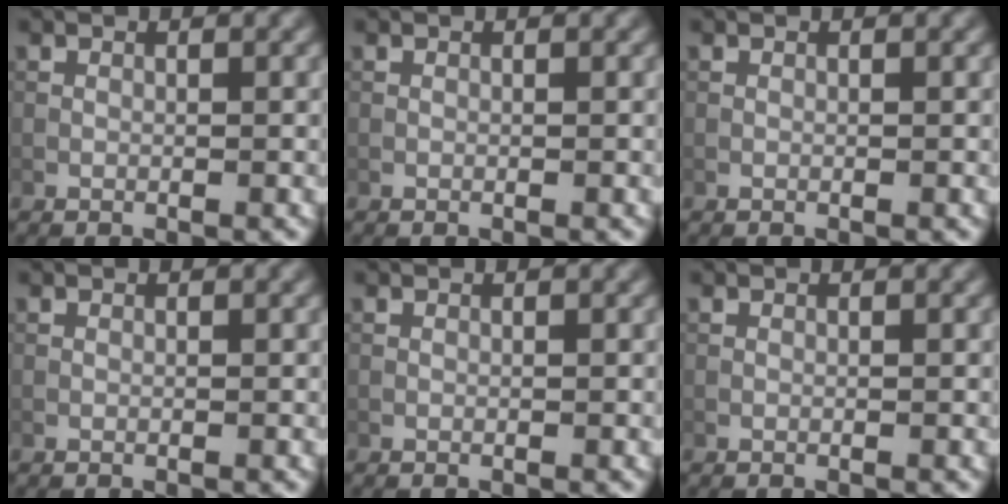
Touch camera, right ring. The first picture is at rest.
{"total": 0.0}
{"total": 0.0}
{"total": 0.0}
{"total": 0.0}
{"total": 0.0}